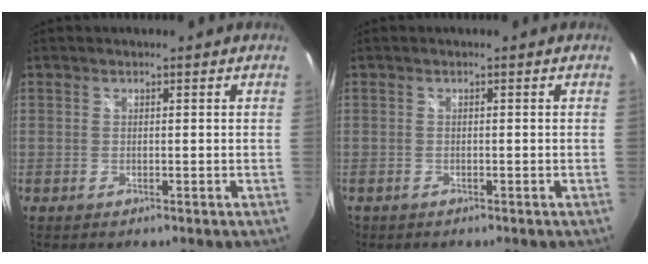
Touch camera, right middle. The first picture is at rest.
{"total": 0.9, "force": [-0.6, 0.7, 0.2], "torque": [-0.007, -0.003, -0.010]}